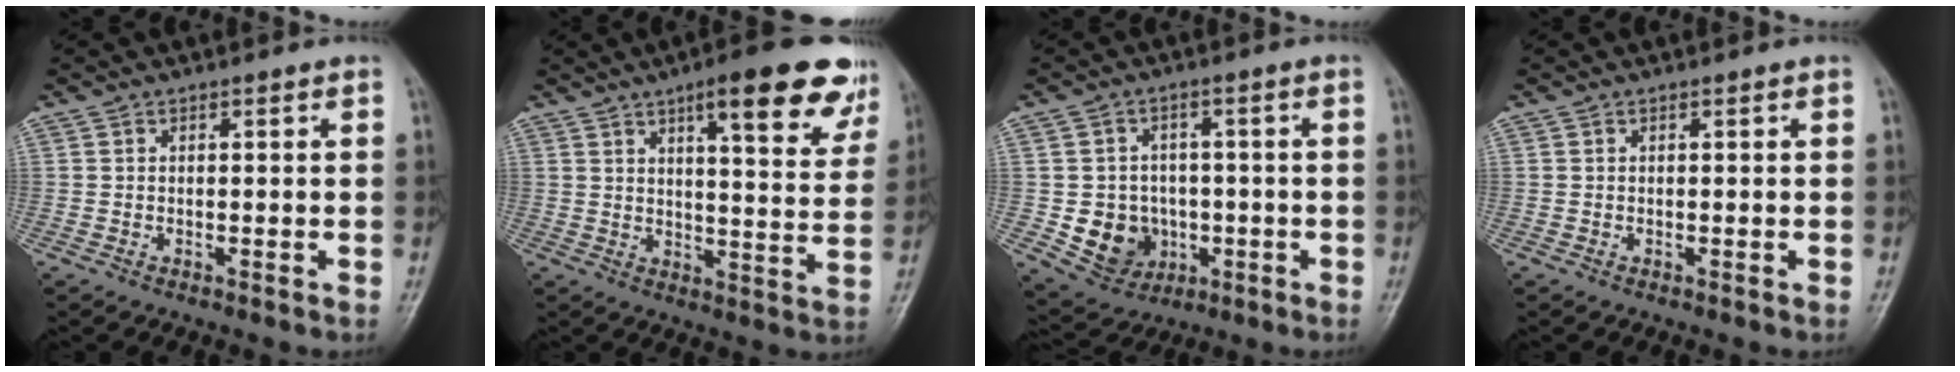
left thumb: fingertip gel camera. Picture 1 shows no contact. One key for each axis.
{"total": 17.0, "fx": 10.2, "fy": 4.6, "fz": 12.8, "tx": -0.131, "ty": -0.043, "tz": 0.130}
{"total": 9.0, "fx": -1.6, "fy": 8.1, "fz": 3.6, "tx": -0.025, "ty": 0.008, "tz": -0.014}
{"total": 0.0}